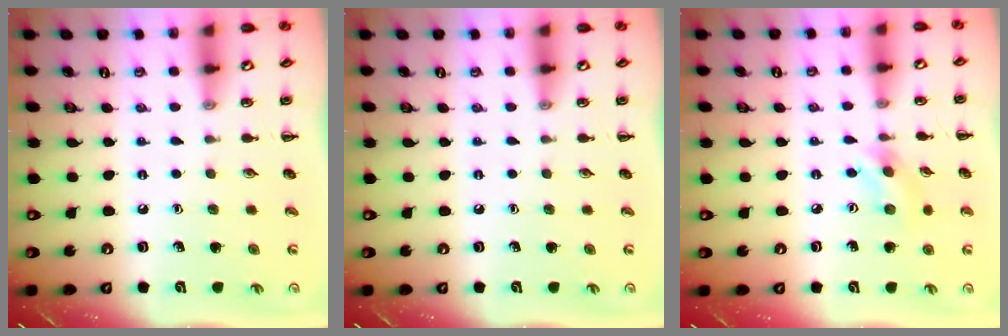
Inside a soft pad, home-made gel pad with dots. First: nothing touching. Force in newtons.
{"total": 0.0}
{"total": 2.9, "press": 2.9, "slide": 0.7}